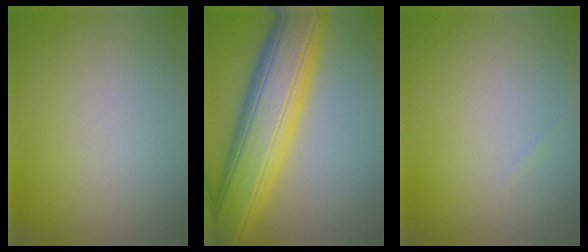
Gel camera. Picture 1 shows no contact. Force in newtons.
{"total": 10.8, "press": 10.8, "slide": 0.2}
{"total": 0.0}